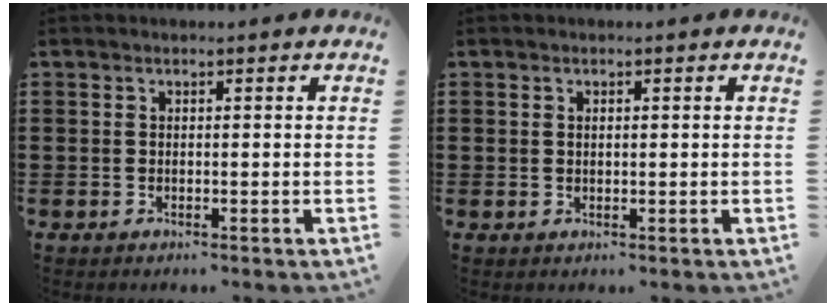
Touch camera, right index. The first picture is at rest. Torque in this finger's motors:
{"motor_torque": [-0.91, 1.09, -0.03, -0.01]}